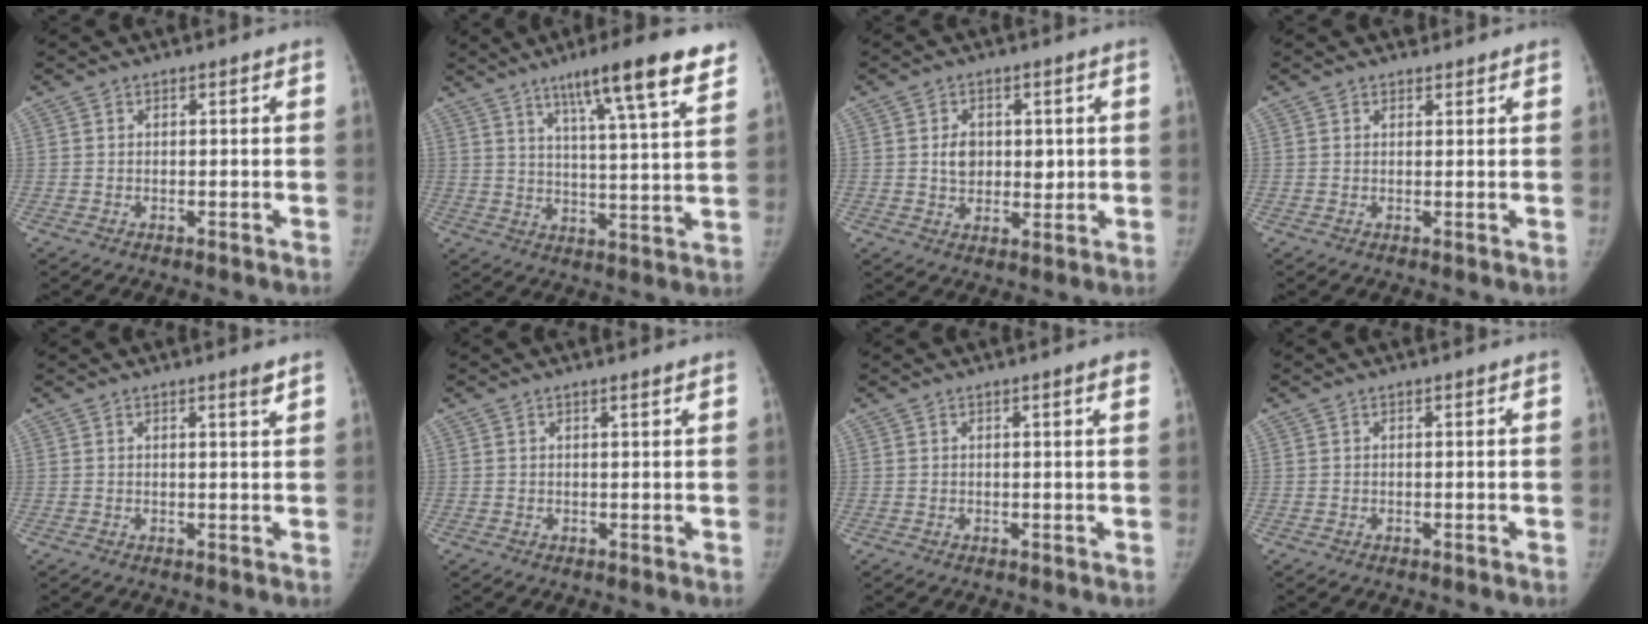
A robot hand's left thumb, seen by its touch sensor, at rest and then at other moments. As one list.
[{"total": 16.4, "force": [10.6, 1.9, 12.4], "torque": [-0.167, -0.045, 0.152]}, {"total": 6.5, "force": [1.0, 5.0, 4.1], "torque": [-0.033, -0.006, 0.020]}, {"total": 1.2, "force": [0.9, 0.8, -0.1], "torque": [0.013, -0.005, 0.006]}, {"total": 1.5, "force": [1.1, 0.0, 1.1], "torque": [-0.013, -0.009, 0.017]}, {"total": 0.8, "force": [0.6, -0.1, 0.5], "torque": [-0.011, -0.004, 0.012]}, {"total": 2.1, "force": [1.1, 0.2, 1.8], "torque": [-0.024, -0.002, 0.012]}, {"total": 0.0}]